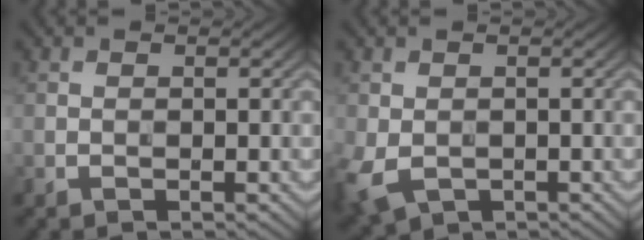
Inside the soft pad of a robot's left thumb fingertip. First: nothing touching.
{"total": 5.2, "force": [-1.6, 3.6, 3.4], "torque": [-0.095, -0.019, -0.028]}